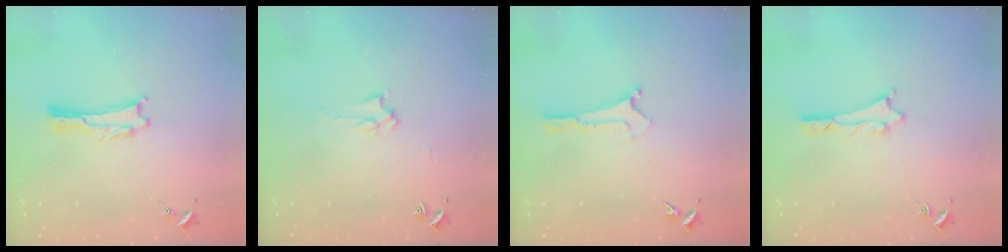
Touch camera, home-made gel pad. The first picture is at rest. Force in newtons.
{"total": 2.8, "press": 2.8, "slide": 0.4}
{"total": 0.0}
{"total": 0.9, "press": 0.8, "slide": 0.1}